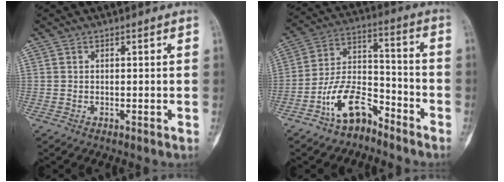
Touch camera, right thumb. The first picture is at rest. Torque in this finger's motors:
{"motor_torque": [1.55, 0.39, 0.93, -0.99, 0.34]}